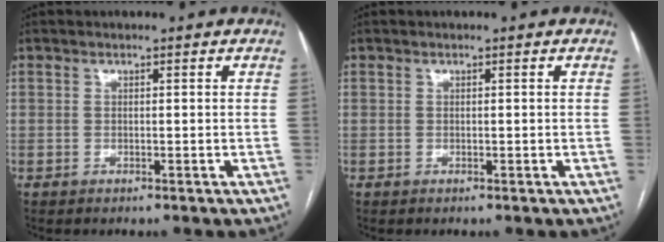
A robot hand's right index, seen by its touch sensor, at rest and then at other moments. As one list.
[{"total": 0.0}]